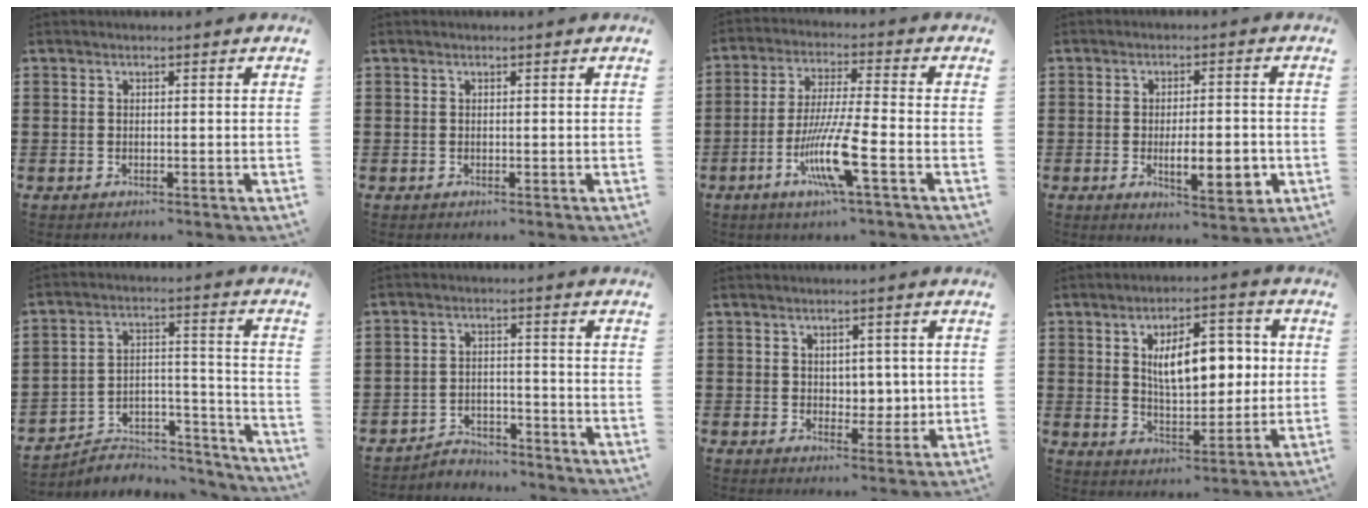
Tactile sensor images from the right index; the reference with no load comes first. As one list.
[{"total": 0.0}, {"total": 10.7, "force": [-4.4, 0.7, 9.7], "torque": [-0.198, -0.014, -0.088]}, {"total": 7.1, "force": [-1.7, 2.4, 6.5], "torque": [-0.092, -0.007, -0.028]}, {"total": 5.0, "force": [-4.5, 2.0, 0.8], "torque": [-0.016, 0.008, -0.090]}, {"total": 3.6, "force": [-3.5, 0.9, 0.2], "torque": [-0.010, 0.006, -0.075]}, {"total": 3.7, "force": [1.2, 3.0, 1.8], "torque": [-0.022, 0.001, 0.015]}, {"total": 10.1, "force": [1.9, 5.0, 8.5], "torque": [-0.137, 0.004, 0.027]}]